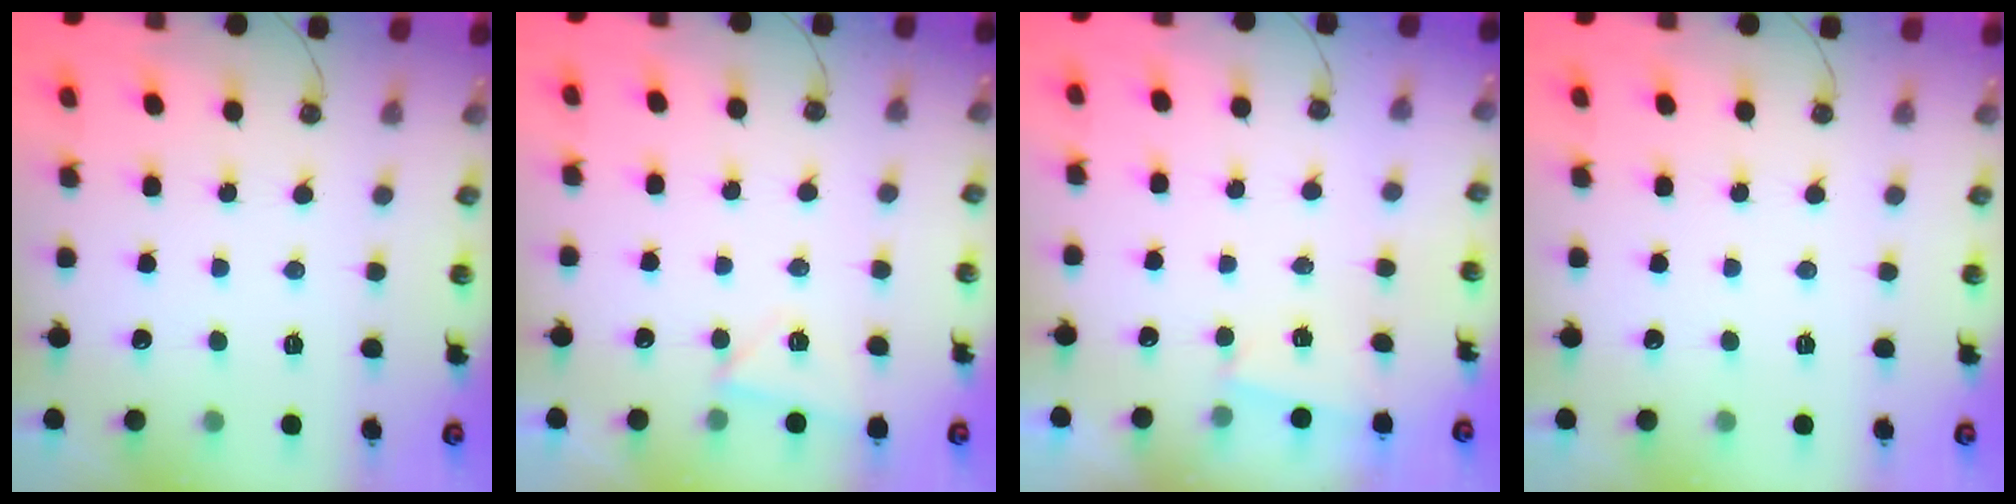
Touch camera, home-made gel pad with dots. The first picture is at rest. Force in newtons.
{"total": 4.0, "press": 3.4, "slide": 2.2}
{"total": 1.0, "press": 1.0, "slide": 0.3}
{"total": 0.0}